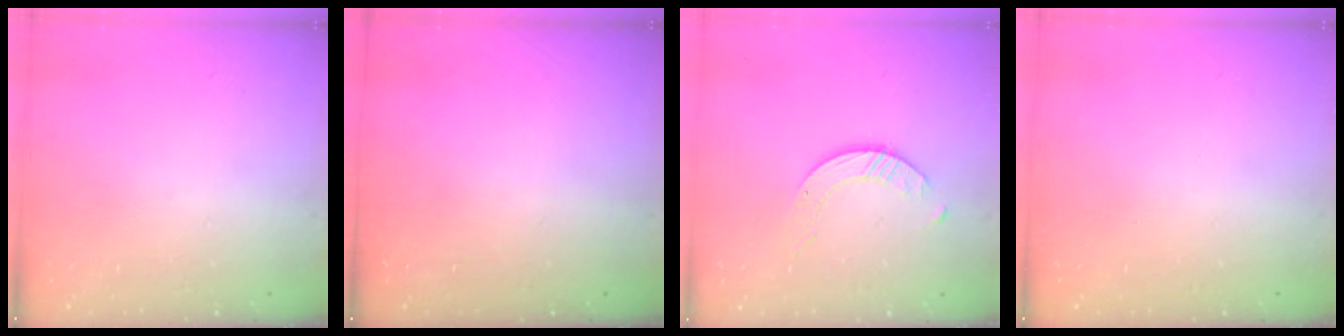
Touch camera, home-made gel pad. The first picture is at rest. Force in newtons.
{"total": 0.0}
{"total": 3.2, "press": 3.1, "slide": 0.4}
{"total": 0.0}